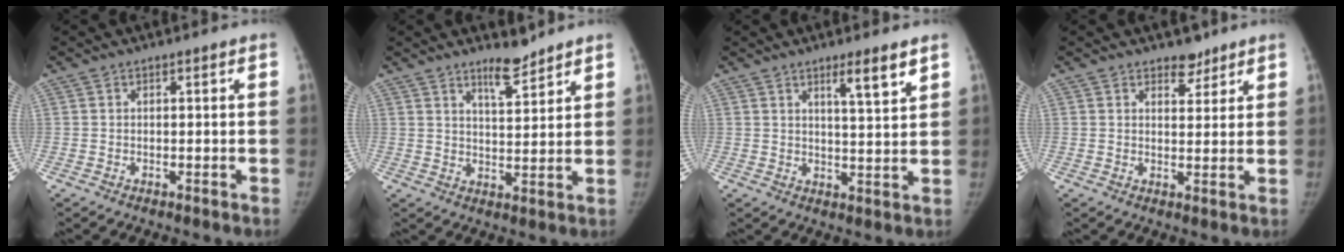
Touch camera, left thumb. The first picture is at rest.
{"total": 5.2, "force": [4.3, 1.2, 2.6], "torque": [-0.030, -0.039, 0.072]}
{"total": 5.8, "force": [3.7, 0.5, 4.4], "torque": [-0.066, -0.031, 0.060]}
{"total": 3.4, "force": [2.7, 1.9, 1.1], "torque": [0.004, -0.018, 0.041]}